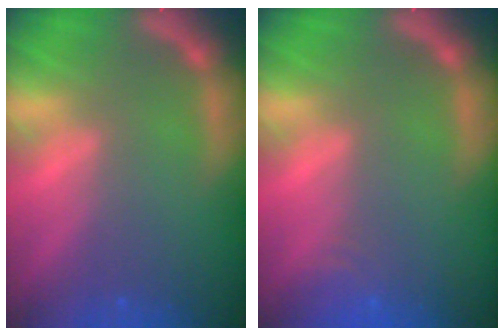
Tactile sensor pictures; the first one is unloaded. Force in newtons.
{"total": 2.4}